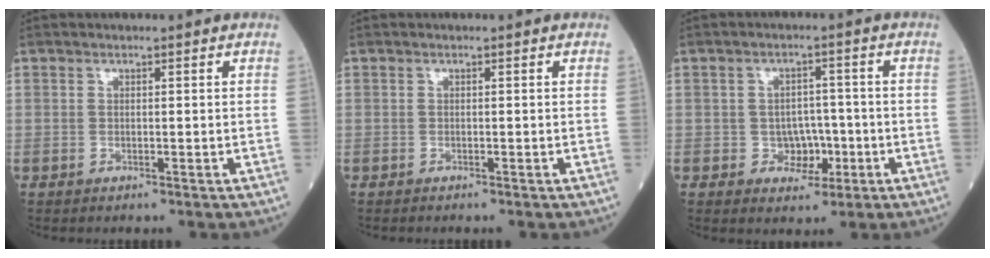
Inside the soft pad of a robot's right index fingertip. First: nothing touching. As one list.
[{"total": 0.5, "force": [-0.5, 0.1, 0.2], "torque": [-0.001, -0.001, -0.009]}, {"total": 4.4, "force": [-1.3, 3.6, 2.3], "torque": [-0.024, 0.009, -0.016]}]